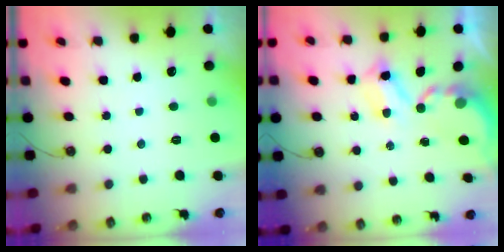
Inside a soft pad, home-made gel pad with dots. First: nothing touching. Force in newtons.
{"total": 5.6, "press": 5.5, "slide": 0.4}